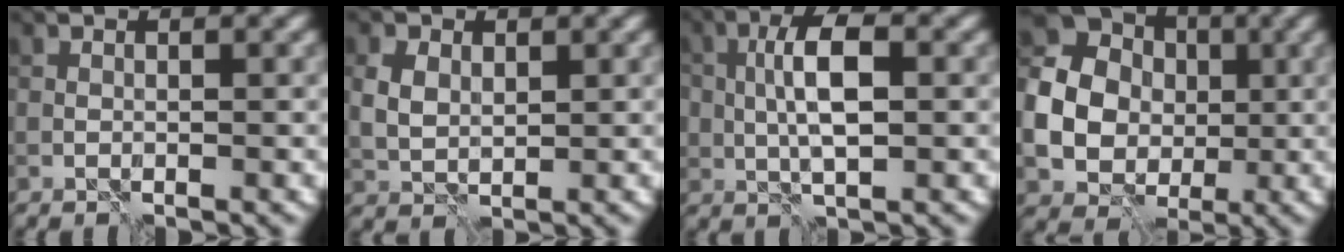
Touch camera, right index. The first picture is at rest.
{"total": 2.3, "force": [1.0, 1.7, 1.3], "torque": [-0.033, 0.001, 0.019]}
{"total": 4.7, "force": [0.6, 2.0, 4.2], "torque": [-0.080, 0.007, 0.011]}
{"total": 14.9, "force": [1.0, 13.4, 6.5], "torque": [-0.170, 0.015, -0.022]}